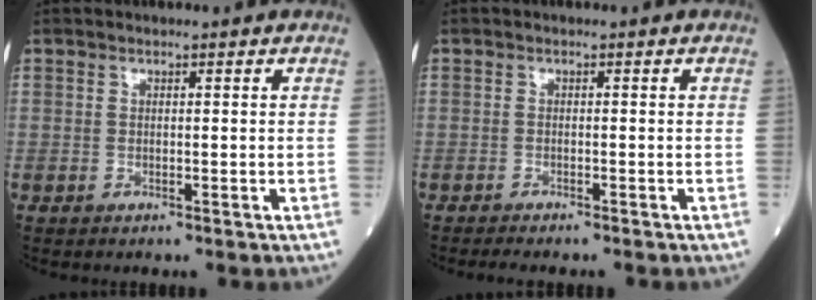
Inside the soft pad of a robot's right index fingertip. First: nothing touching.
{"total": 4.2, "force": [-3.6, 0.7, 1.9], "torque": [-0.025, -0.008, -0.047]}